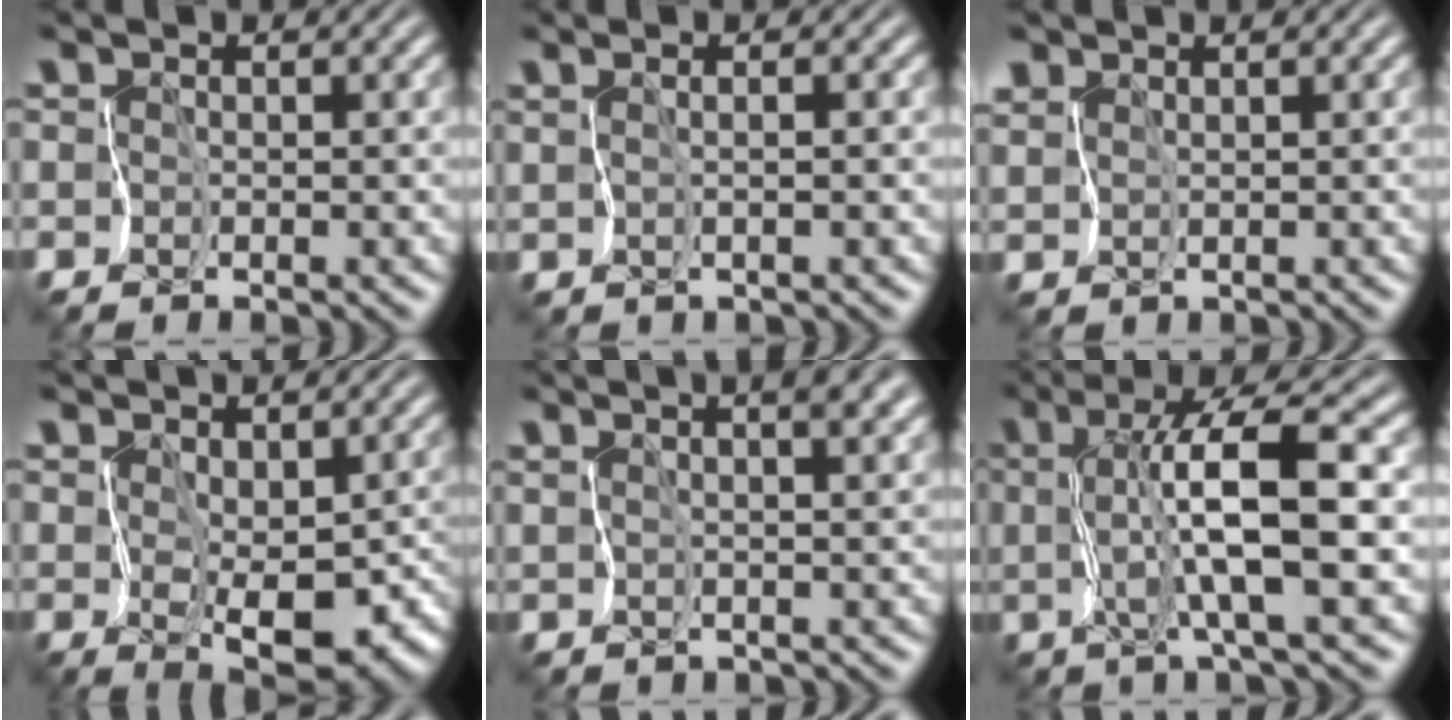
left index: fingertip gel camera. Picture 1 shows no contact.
{"total": 1.4, "force": [0.1, -1.3, -0.4], "torque": [0.005, -0.014, 0.021]}
{"total": 1.9, "force": [1.9, 0.2, -0.2], "torque": [-0.018, -0.008, 0.049]}
{"total": 7.6, "force": [-0.7, 4.2, 6.3], "torque": [-0.092, -0.034, 0.011]}
{"total": 4.1, "force": [2.8, 0.8, 2.9], "torque": [-0.034, -0.001, 0.049]}
{"total": 5.6, "force": [0.1, -0.7, 5.5], "torque": [-0.109, -0.005, 0.014]}